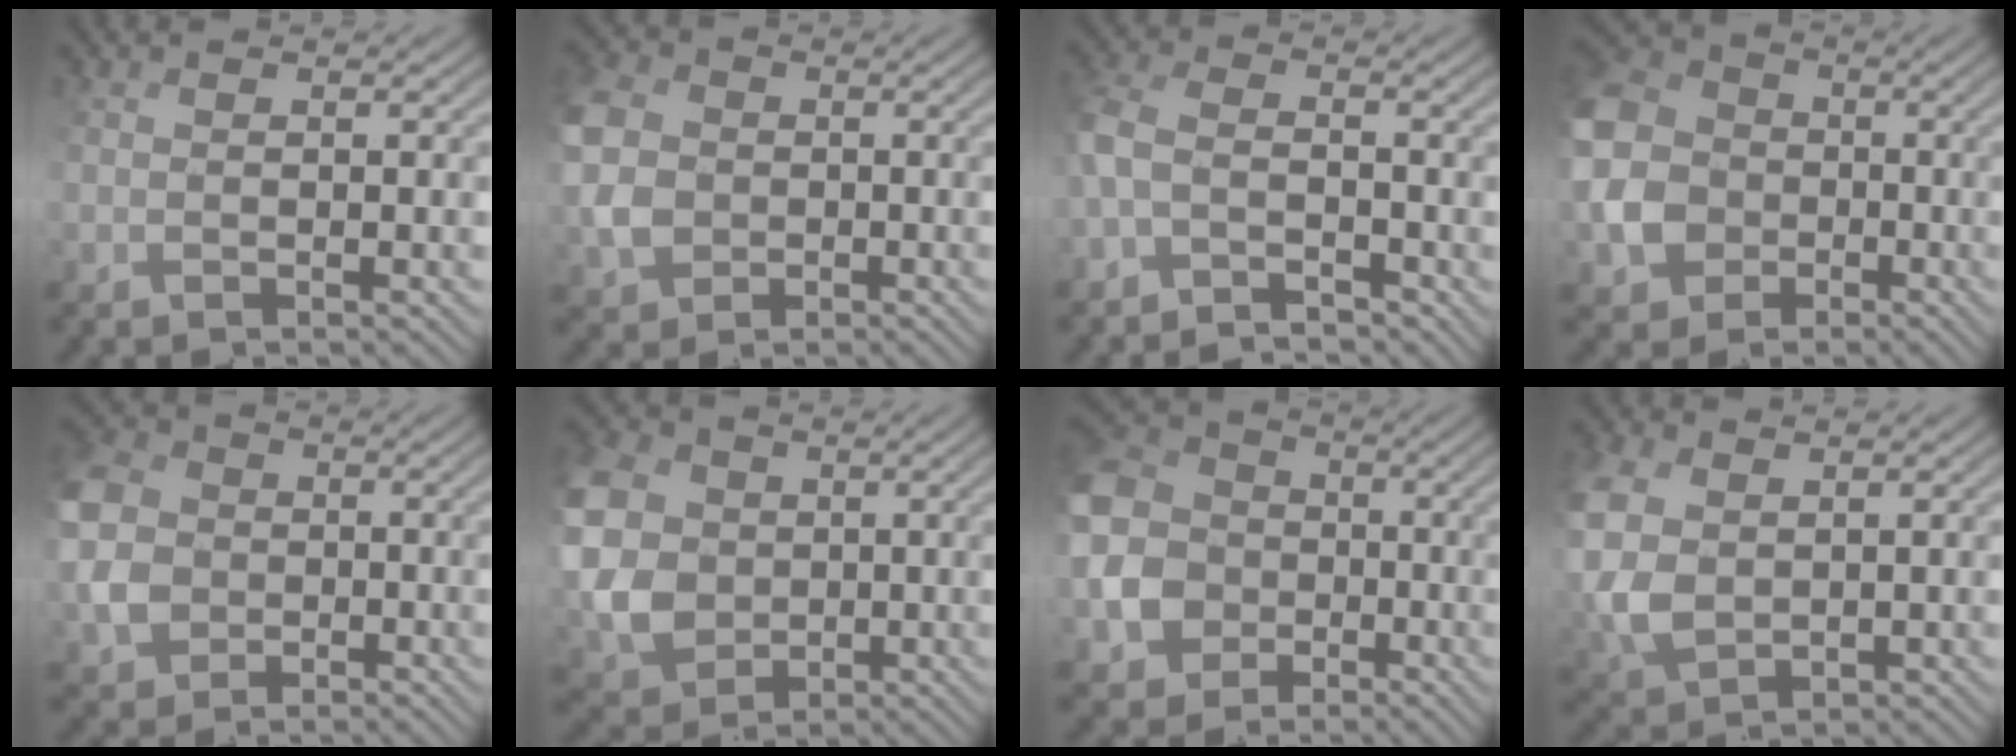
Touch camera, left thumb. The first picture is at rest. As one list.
[{"total": 6.0, "force": [0.0, 5.3, 2.8], "torque": [-0.091, 0.005, -0.011]}, {"total": 3.0, "force": [-2.4, 1.5, 1.2], "torque": [-0.037, 0.002, -0.054]}, {"total": 9.9, "force": [-1.7, 8.6, 4.5], "torque": [-0.159, -0.016, -0.034]}, {"total": 6.7, "force": [-0.6, 5.9, 3.1], "torque": [-0.098, 0.003, -0.023]}, {"total": 9.5, "force": [1.7, 8.1, 4.7], "torque": [-0.148, 0.009, 0.031]}, {"total": 11.2, "force": [-2.1, 10.1, 4.4], "torque": [-0.170, -0.017, -0.057]}, {"total": 6.7, "force": [2.4, 4.6, 4.2], "torque": [-0.144, 0.009, 0.051]}]